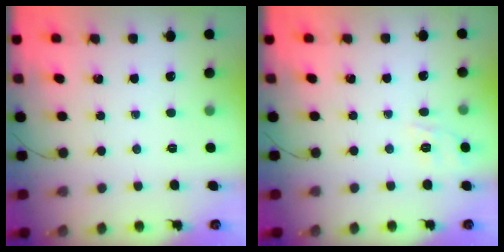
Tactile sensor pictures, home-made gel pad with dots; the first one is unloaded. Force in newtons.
{"total": 7.1, "press": 6.8, "slide": 1.8}